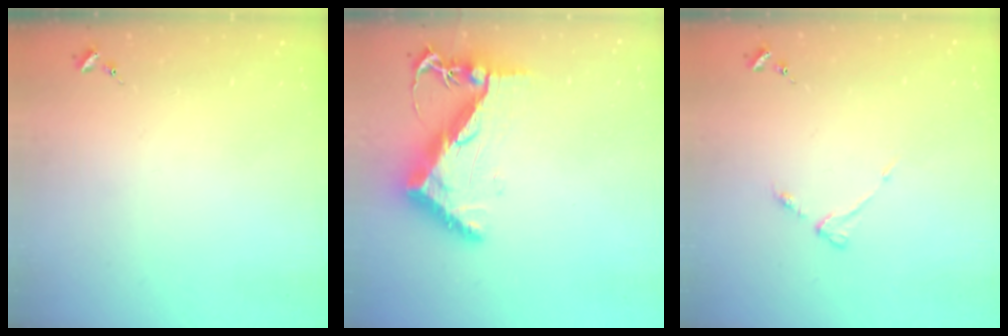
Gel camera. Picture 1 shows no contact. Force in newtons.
{"total": 11.1, "press": 11.0, "slide": 1.0}
{"total": 5.2, "press": 5.2, "slide": 0.6}